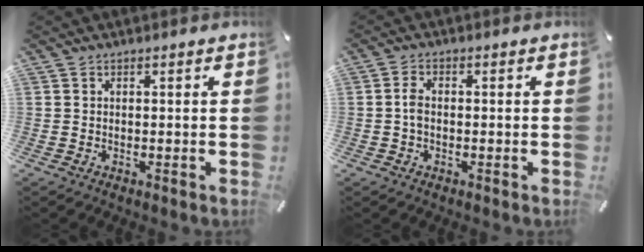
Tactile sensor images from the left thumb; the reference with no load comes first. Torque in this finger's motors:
{"motor_torque": [-0.01, -0.08, 0.14, 0.22, 0.00]}